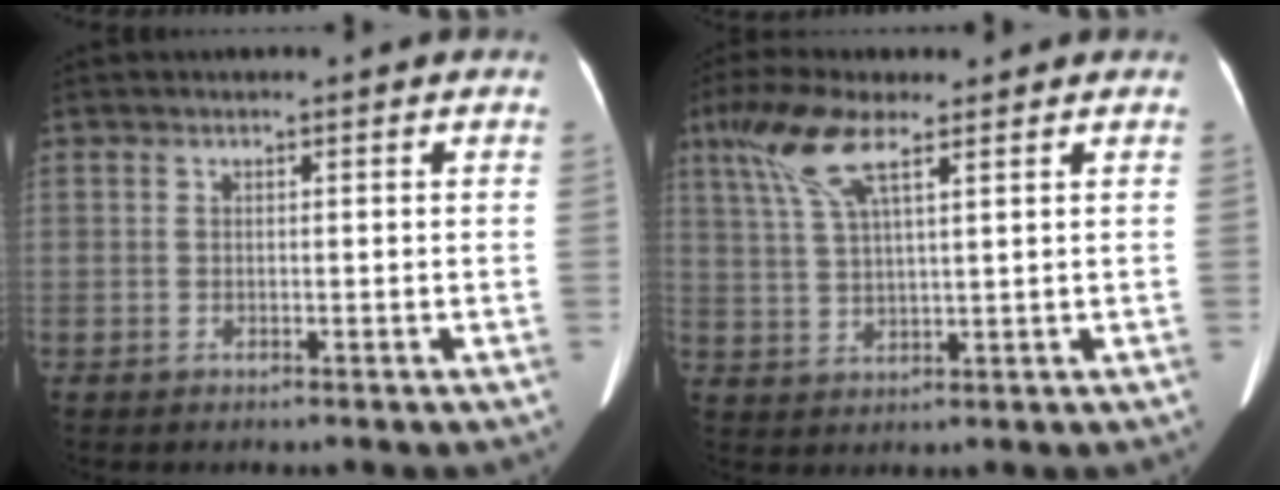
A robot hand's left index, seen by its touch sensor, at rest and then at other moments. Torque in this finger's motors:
{"motor_torque": [0.10, -0.26, 0.45, 0.17]}